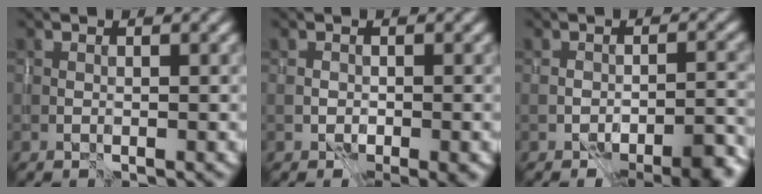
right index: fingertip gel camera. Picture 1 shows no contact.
{"total": 1.7, "force": [-0.9, 0.9, 1.2], "torque": [-0.022, -0.010, -0.009]}
{"total": 4.3, "force": [-3.3, 1.0, 2.5], "torque": [-0.037, -0.003, -0.044]}